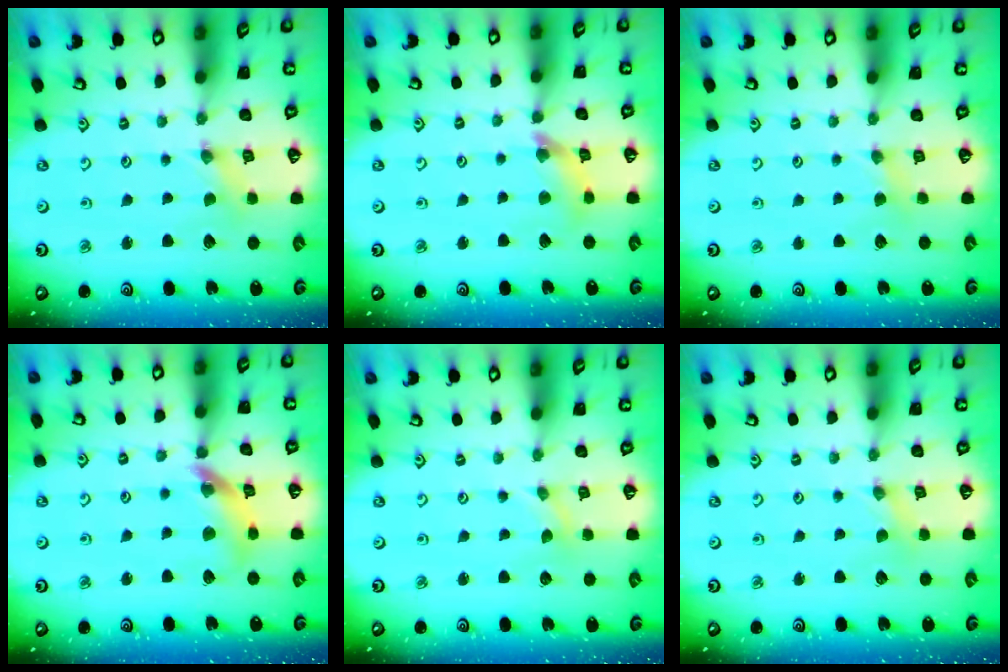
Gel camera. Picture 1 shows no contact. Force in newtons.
{"total": 7.3, "press": 7.3, "slide": 0.8}
{"total": 1.9, "press": 1.9, "slide": 0.4}
{"total": 12.1, "press": 12.0, "slide": 1.4}
{"total": 0.0}
{"total": 0.0}